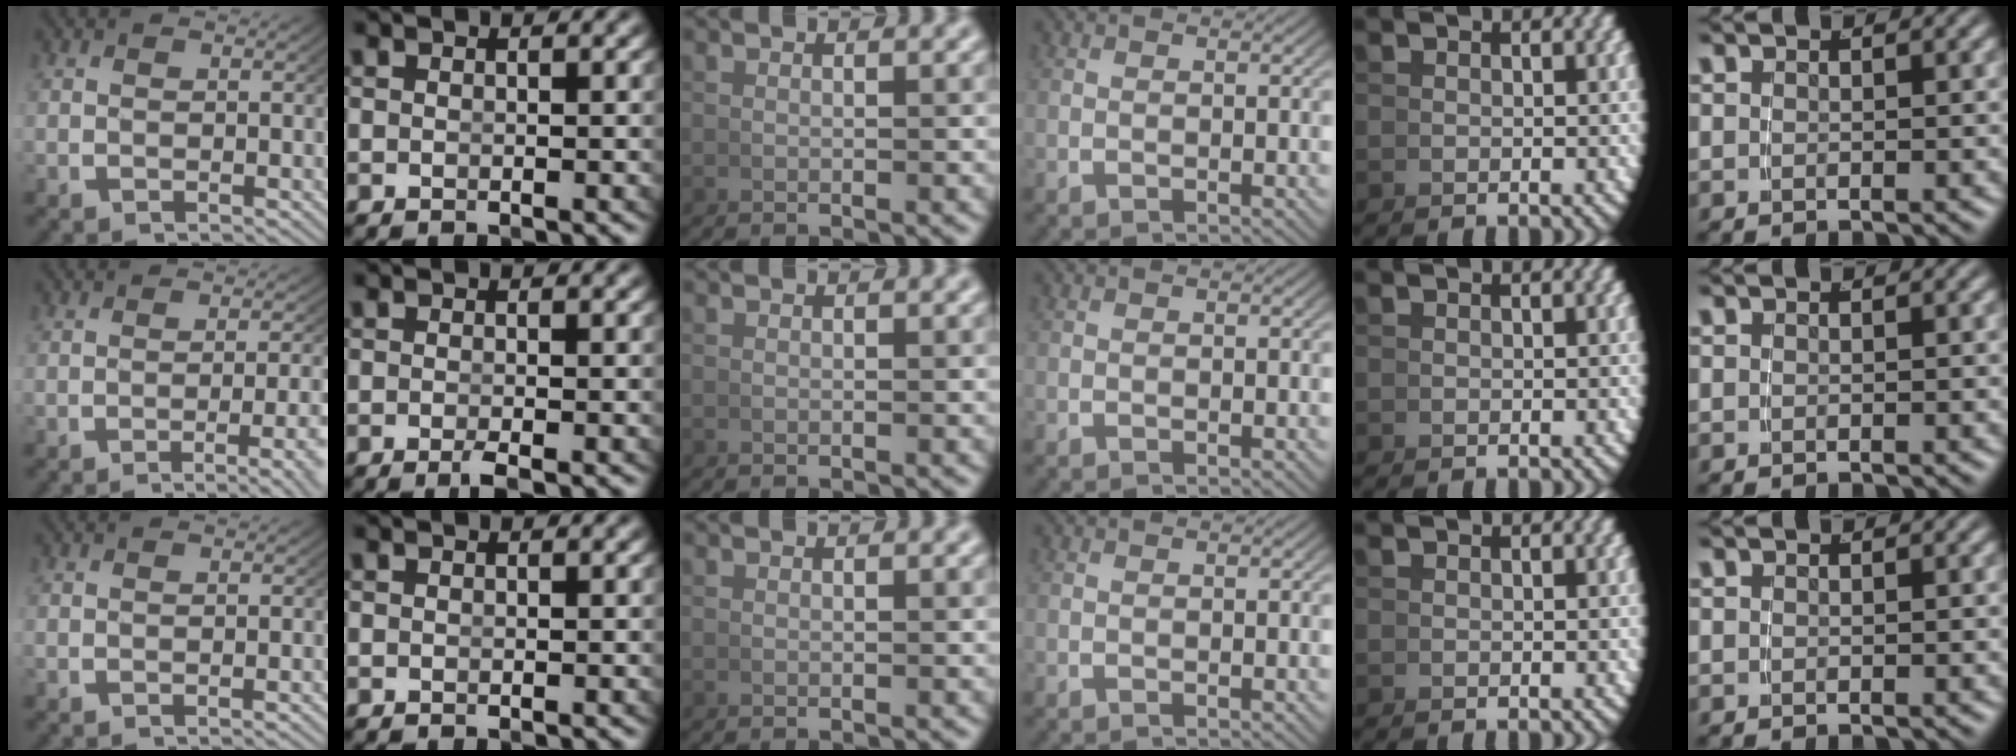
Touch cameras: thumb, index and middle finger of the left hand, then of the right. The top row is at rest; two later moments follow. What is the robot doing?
{"motion": "lift_and_place", "object": "cup"}